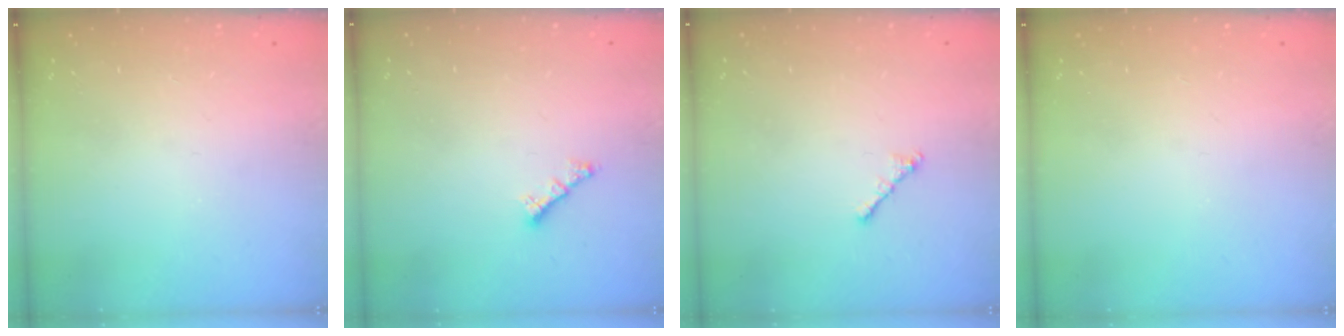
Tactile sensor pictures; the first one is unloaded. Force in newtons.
{"total": 0.8, "press": 0.7, "slide": 0.4}
{"total": 1.0, "press": 0.9, "slide": 0.4}
{"total": 0.0}